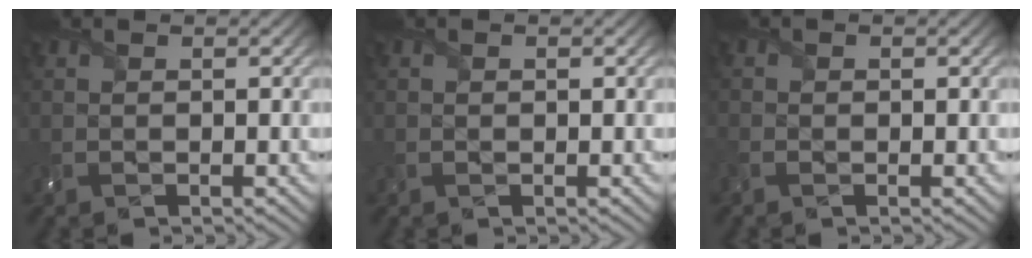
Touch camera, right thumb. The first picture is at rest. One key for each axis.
{"total": 0.0}
{"total": 0.7, "fx": -0.6, "fy": 0.4, "fz": 0.1, "tx": -0.009, "ty": -0.002, "tz": -0.015}